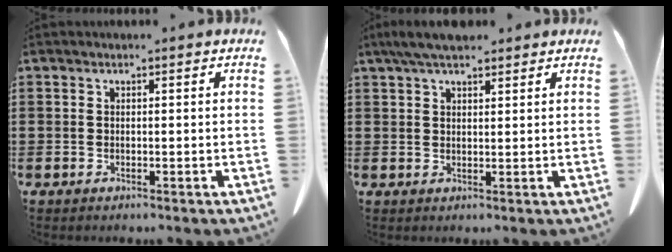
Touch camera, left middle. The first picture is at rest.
{"total": 4.7, "force": [3.5, 1.2, 2.9], "torque": [-0.064, -0.001, 0.066]}